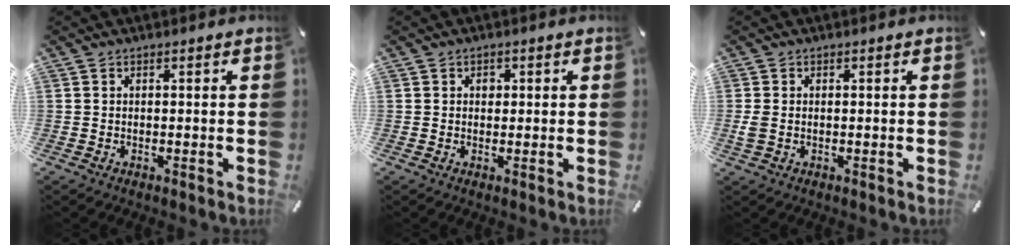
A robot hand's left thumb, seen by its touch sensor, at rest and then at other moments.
{"total": 1.4, "force": [0.2, 1.2, 0.6], "torque": [0.002, -0.001, 0.000]}
{"total": 1.7, "force": [-0.1, 1.2, 1.2], "torque": [-0.017, 0.000, -0.004]}